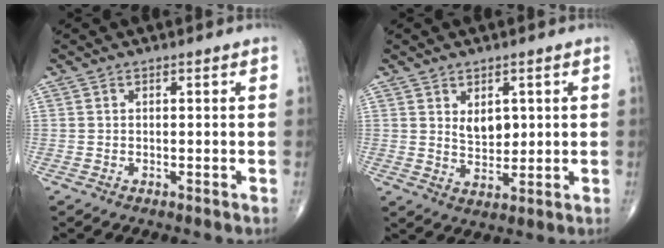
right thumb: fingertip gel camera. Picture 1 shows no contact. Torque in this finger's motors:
{"motor_torque": [0.32, 1.06, 0.08, 0.19, 0.12]}